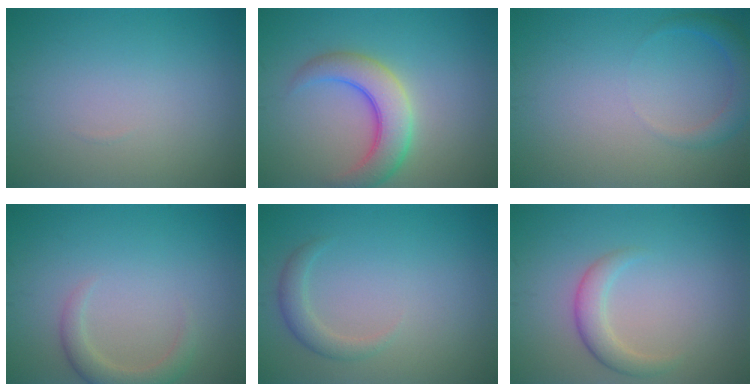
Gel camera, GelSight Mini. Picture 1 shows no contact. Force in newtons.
{"total": 5.2, "press": 5.2, "slide": 0.3}
{"total": 2.2, "press": 2.2, "slide": 0.2}
{"total": 2.4, "press": 2.4, "slide": 0.3}
{"total": 1.8, "press": 1.8, "slide": 0.2}
{"total": 2.4, "press": 2.4, "slide": 0.1}